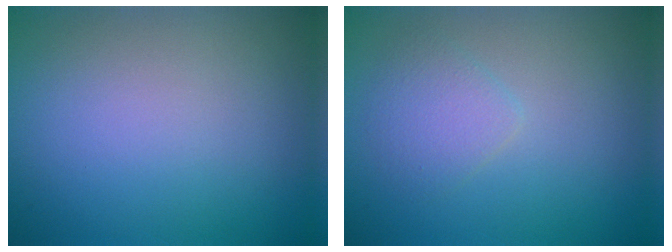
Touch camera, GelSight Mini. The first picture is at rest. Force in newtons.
{"total": 2.0, "press": 1.9, "slide": 0.1}